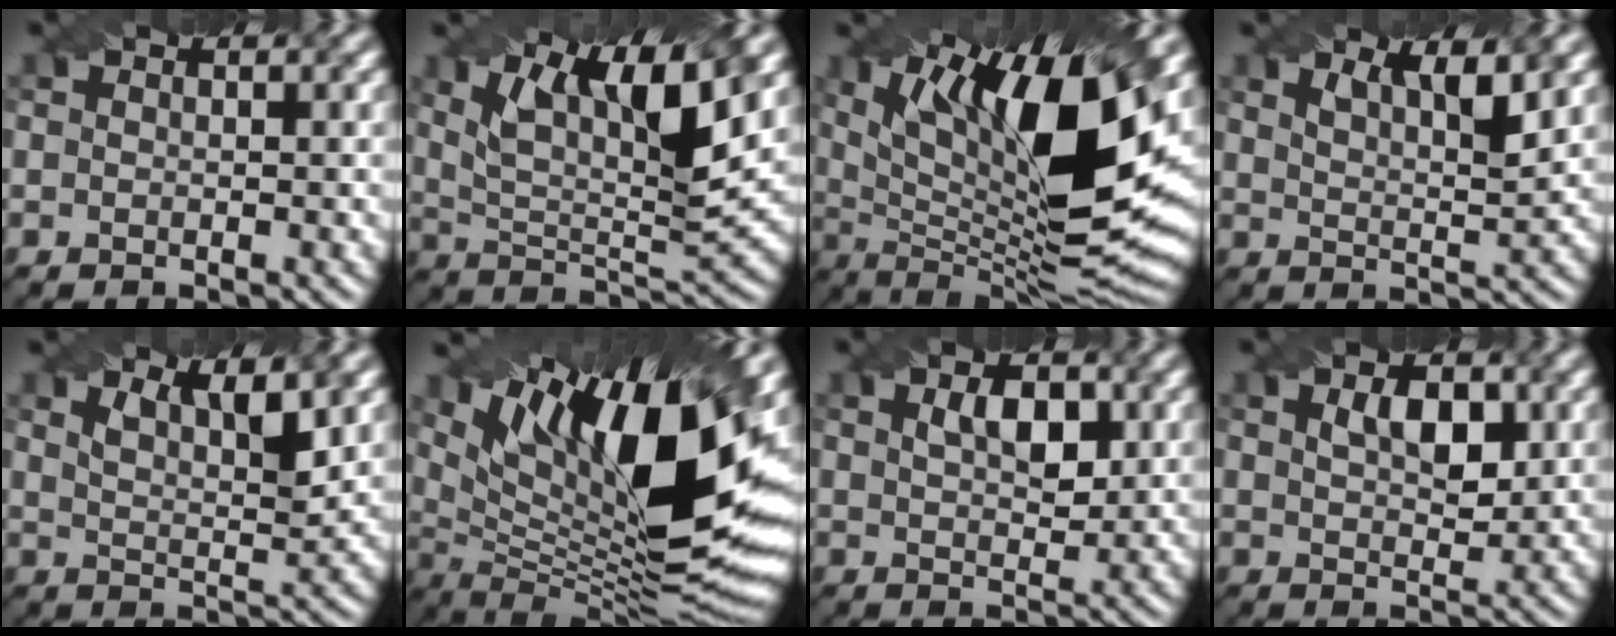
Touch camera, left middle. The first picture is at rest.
{"total": 10.9, "force": [5.3, 3.3, 8.9], "torque": [-0.158, 0.001, 0.089]}
{"total": 16.8, "force": [5.5, 5.3, 15.0], "torque": [-0.241, -0.003, 0.099]}
{"total": 4.4, "force": [2.8, 1.3, 3.2], "torque": [-0.037, 0.009, 0.032]}
{"total": 4.7, "force": [3.0, 1.5, 3.3], "torque": [-0.042, 0.007, 0.039]}
{"total": 16.7, "force": [6.2, 5.9, 14.3], "torque": [-0.232, 0.001, 0.111]}
{"total": 3.4, "force": [1.2, 1.7, 2.7], "torque": [-0.051, 0.003, 0.024]}
{"total": 3.5, "force": [1.3, 1.8, 2.8], "torque": [-0.051, 0.002, 0.025]}